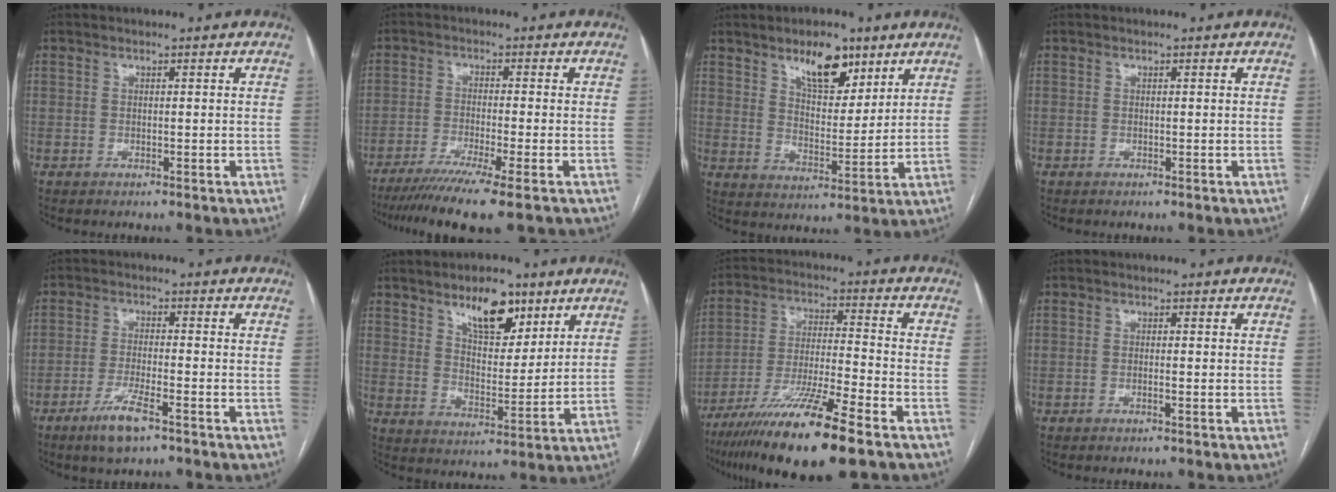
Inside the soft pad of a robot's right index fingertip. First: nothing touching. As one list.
[{"total": 10.1, "force": [-7.5, -1.1, 6.7], "torque": [-0.100, -0.029, -0.117]}, {"total": 9.4, "force": [6.1, 4.0, 5.9], "torque": [-0.096, 0.000, 0.107]}, {"total": 0.0}, {"total": 6.1, "force": [-3.9, 0.8, 4.6], "torque": [-0.095, -0.009, -0.069]}, {"total": 9.7, "force": [6.2, 4.2, 6.2], "torque": [-0.101, 0.000, 0.109]}, {"total": 16.4, "force": [-10.6, 0.5, 12.5], "torque": [-0.237, -0.044, -0.190]}, {"total": 0.8, "force": [-0.4, -0.1, 0.7], "torque": [-0.014, 0.001, -0.008]}]